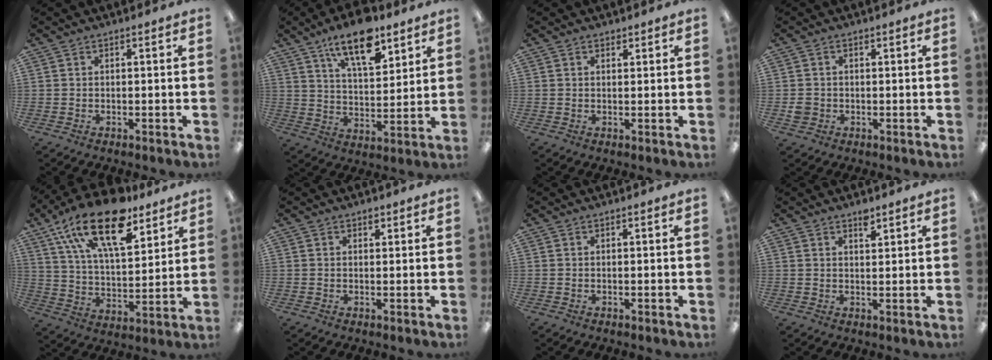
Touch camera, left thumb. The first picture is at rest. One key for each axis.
{"total": 13.4, "fx": 9.4, "fy": 5.5, "fz": 7.9, "tx": -0.117, "ty": -0.050, "tz": 0.161}
{"total": 1.1, "fx": 0.9, "fy": 0.7, "fz": 0.2, "tx": 0.005, "ty": -0.001, "tz": 0.014}
{"total": 2.8, "fx": -0.3, "fy": 2.7, "fz": 0.8, "tx": -0.006, "ty": 0.003, "tz": -0.009}
{"total": 21.4, "fx": 13.8, "fy": 9.0, "fz": 13.6, "tx": -0.245, "ty": -0.068, "tz": 0.238}
{"total": 1.4, "fx": 0.8, "fy": 1.0, "fz": 0.4, "tx": 0.000, "ty": 0.000, "tz": 0.013}
{"total": 0.0}
{"total": 2.6, "fx": 2.2, "fy": 0.9, "fz": 1.1, "tx": -0.008, "ty": -0.011, "tz": 0.036}